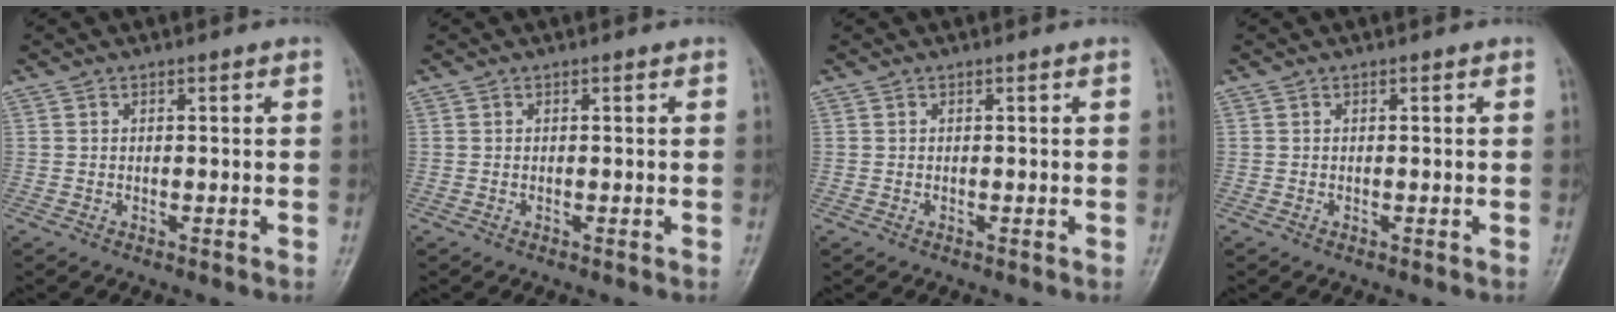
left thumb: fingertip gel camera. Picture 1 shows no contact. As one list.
[{"total": 0.0}, {"total": 0.0}, {"total": 0.0}]